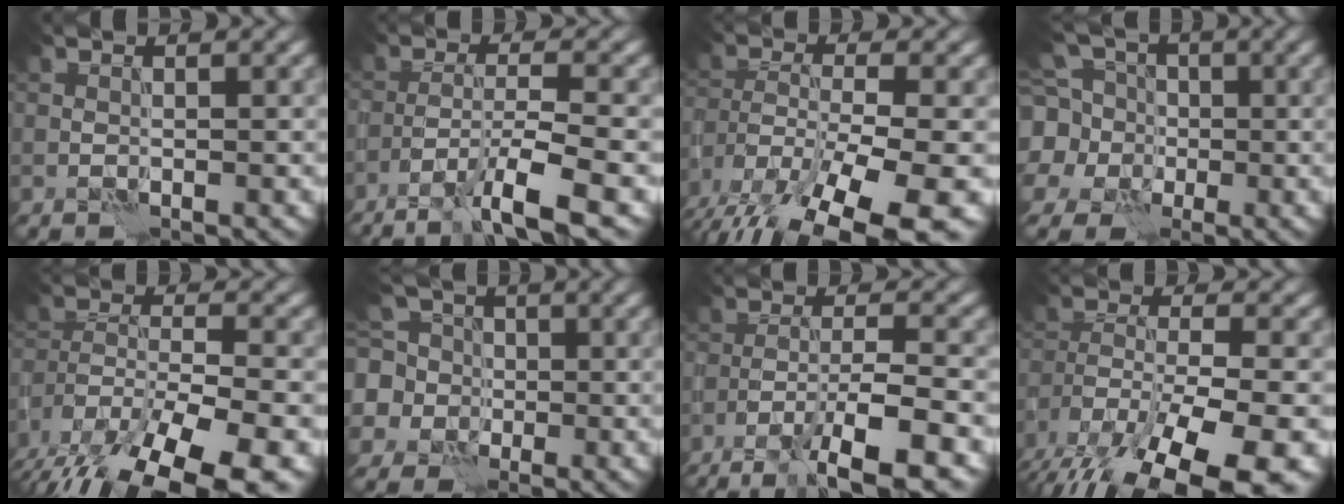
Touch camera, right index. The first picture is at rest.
{"total": 6.3, "force": [-3.8, 0.8, 4.9], "torque": [-0.078, 0.003, -0.070]}
{"total": 12.9, "force": [-8.8, 4.4, 8.4], "torque": [-0.173, -0.025, -0.142]}
{"total": 9.4, "force": [1.2, 8.5, 3.8], "torque": [-0.109, 0.027, -0.018]}
{"total": 14.6, "force": [-10.5, 5.8, 8.3], "torque": [-0.164, -0.038, -0.157]}
{"total": 7.1, "force": [0.2, 6.7, 2.3], "torque": [-0.062, 0.028, -0.039]}
{"total": 7.6, "force": [-4.7, 1.2, 5.9], "torque": [-0.089, 0.004, -0.081]}
{"total": 13.7, "force": [-9.4, 4.9, 8.7], "torque": [-0.175, -0.033, -0.147]}